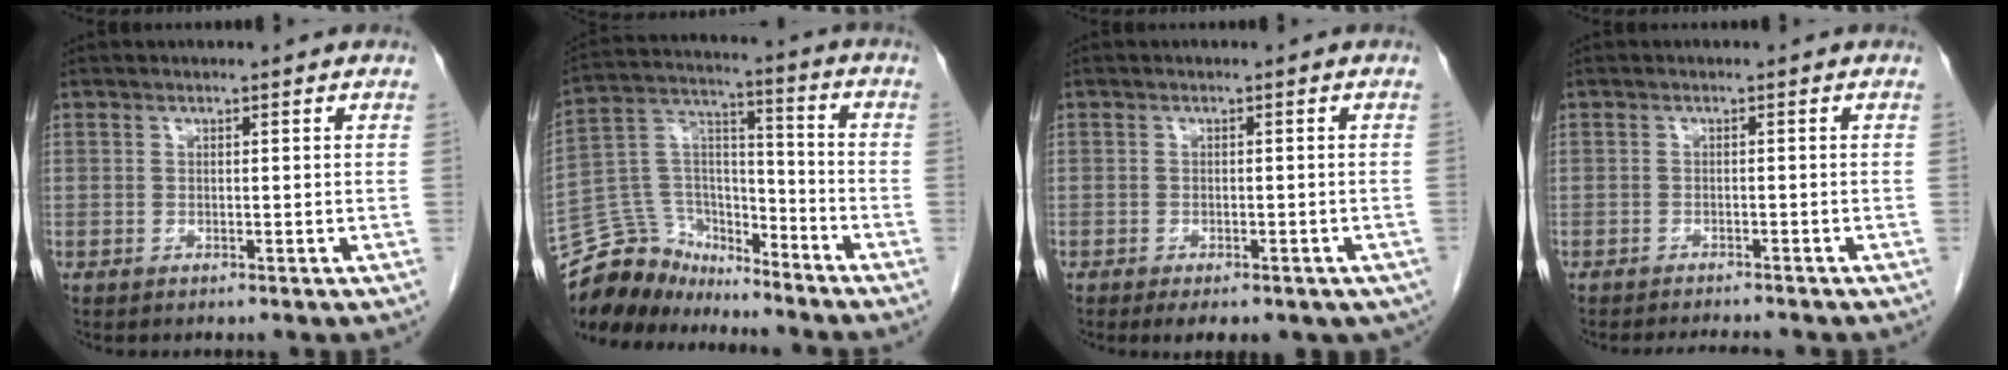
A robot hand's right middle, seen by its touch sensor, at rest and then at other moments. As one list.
[{"total": 12.8, "force": [-12.0, 4.3, 1.0], "torque": [-0.021, 0.057, -0.224]}, {"total": 8.4, "force": [-5.6, 3.9, 4.9], "torque": [-0.063, -0.003, -0.066]}, {"total": 3.9, "force": [-3.8, 0.3, 1.1], "torque": [-0.014, -0.009, -0.053]}]